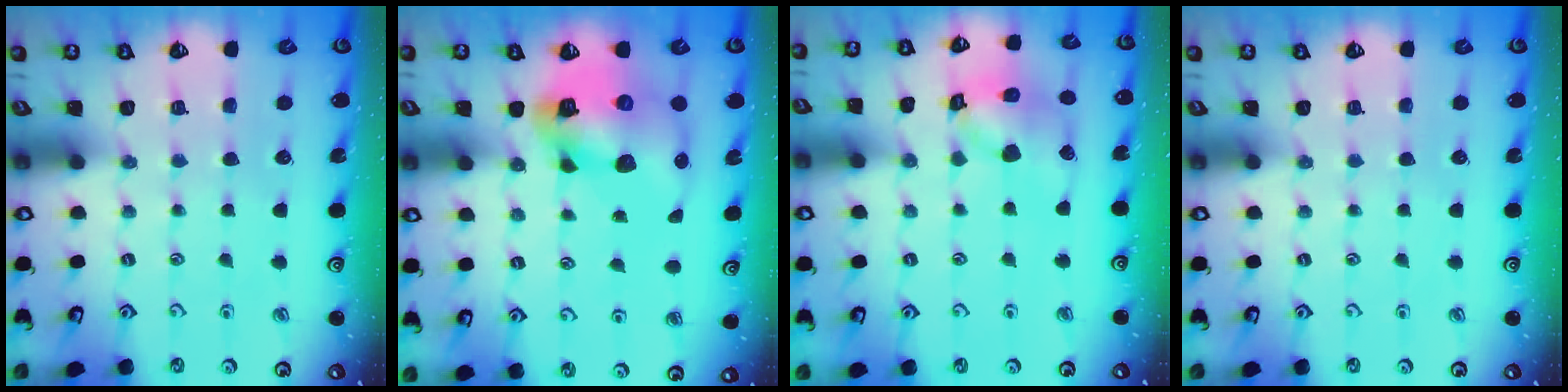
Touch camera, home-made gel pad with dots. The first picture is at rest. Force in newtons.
{"total": 15.1, "press": 15.0, "slide": 2.1}
{"total": 13.7, "press": 13.6, "slide": 1.8}
{"total": 0.0}